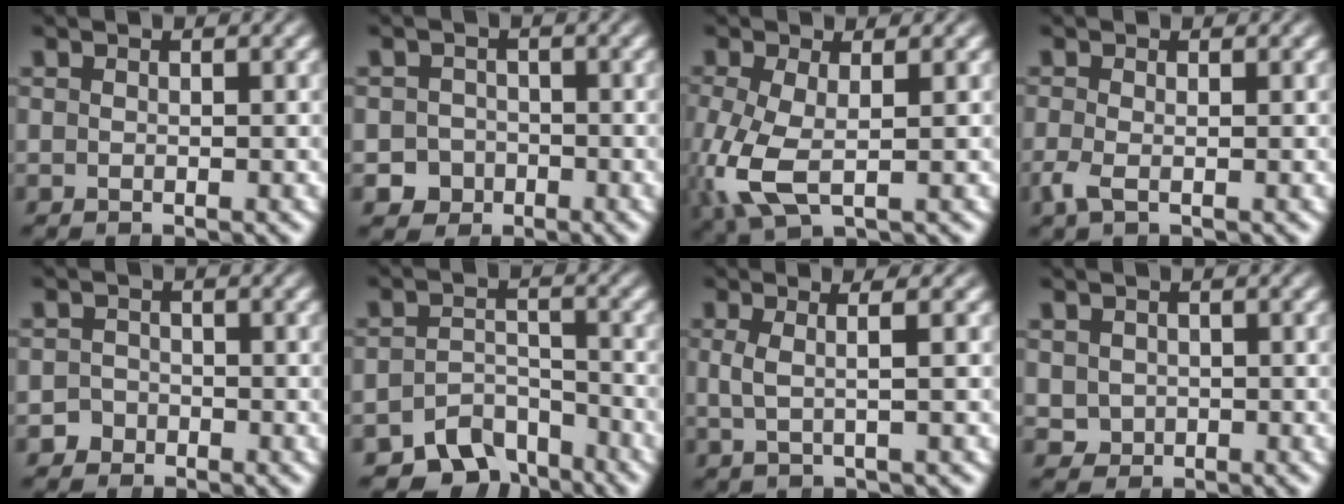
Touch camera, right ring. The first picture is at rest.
{"total": 5.2, "force": [-2.4, 4.6, 0.7], "torque": [-0.022, -0.020, -0.039]}
{"total": 6.2, "force": [-1.4, 3.8, 4.7], "torque": [-0.136, -0.042, 0.000]}
{"total": 1.7, "force": [-1.0, 0.6, 1.2], "torque": [-0.042, -0.018, -0.013]}
{"total": 2.5, "force": [-1.7, 1.9, -0.2], "torque": [-0.001, -0.011, -0.029]}
{"total": 7.8, "force": [-6.1, 4.3, 2.3], "torque": [-0.028, -0.026, -0.097]}
{"total": 2.9, "force": [0.6, 0.6, 2.7], "torque": [-0.053, 0.002, 0.013]}
{"total": 2.2, "force": [0.0, 2.1, 0.7], "torque": [-0.028, -0.022, 0.016]}